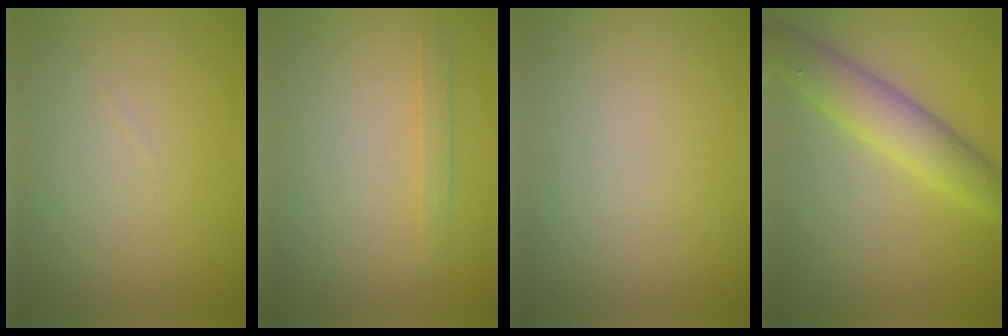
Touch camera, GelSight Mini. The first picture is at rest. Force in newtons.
{"total": 1.1, "press": 1.1, "slide": 0.0}
{"total": 0.0}
{"total": 5.3, "press": 5.3, "slide": 0.2}